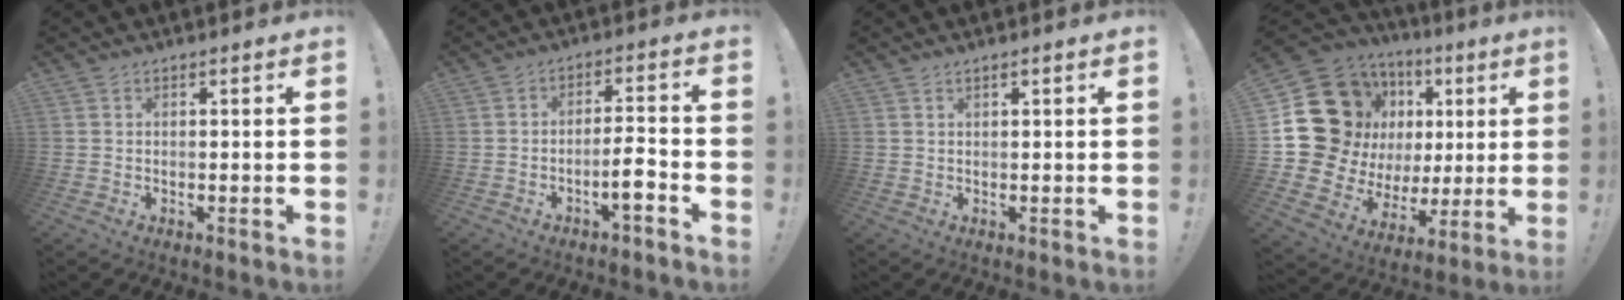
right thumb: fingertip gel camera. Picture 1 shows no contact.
{"total": 6.5, "force": [-3.6, 1.5, 5.2], "torque": [-0.075, 0.014, -0.060]}
{"total": 1.0, "force": [0.6, -0.1, 0.7], "torque": [-0.020, 0.002, 0.012]}
{"total": 22.1, "force": [7.1, 17.7, 11.3], "torque": [-0.177, -0.069, 0.191]}